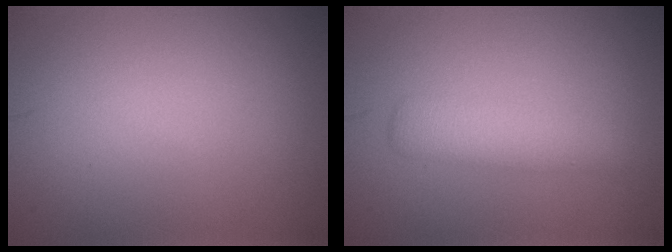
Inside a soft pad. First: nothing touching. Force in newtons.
{"total": 2.9, "press": 2.9, "slide": 0.1}